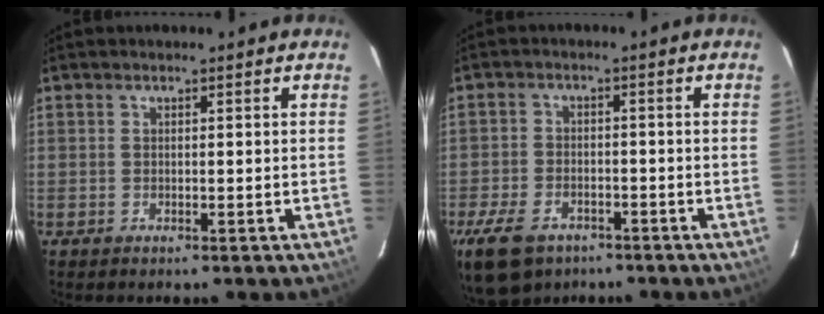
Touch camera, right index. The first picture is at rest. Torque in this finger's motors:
{"motor_torque": [0.96, 0.01, 0.45, 0.10]}